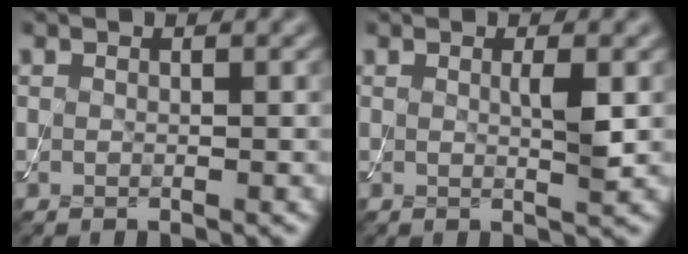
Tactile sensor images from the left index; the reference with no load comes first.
{"total": 1.8, "force": [0.3, 0.2, 1.8], "torque": [-0.030, -0.001, 0.003]}